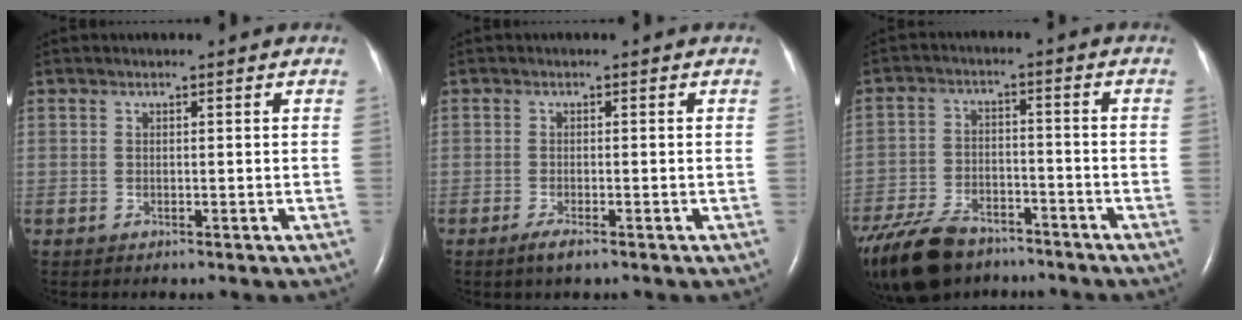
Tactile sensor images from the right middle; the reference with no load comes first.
{"total": 2.0, "force": [-1.4, 0.3, 1.5], "torque": [-0.035, -0.005, -0.026]}
{"total": 15.7, "force": [-11.8, 7.4, 7.3], "torque": [-0.186, -0.015, -0.196]}